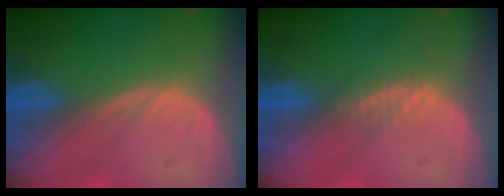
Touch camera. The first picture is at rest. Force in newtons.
{"total": 1.4, "press": 1.3, "slide": 0.2}